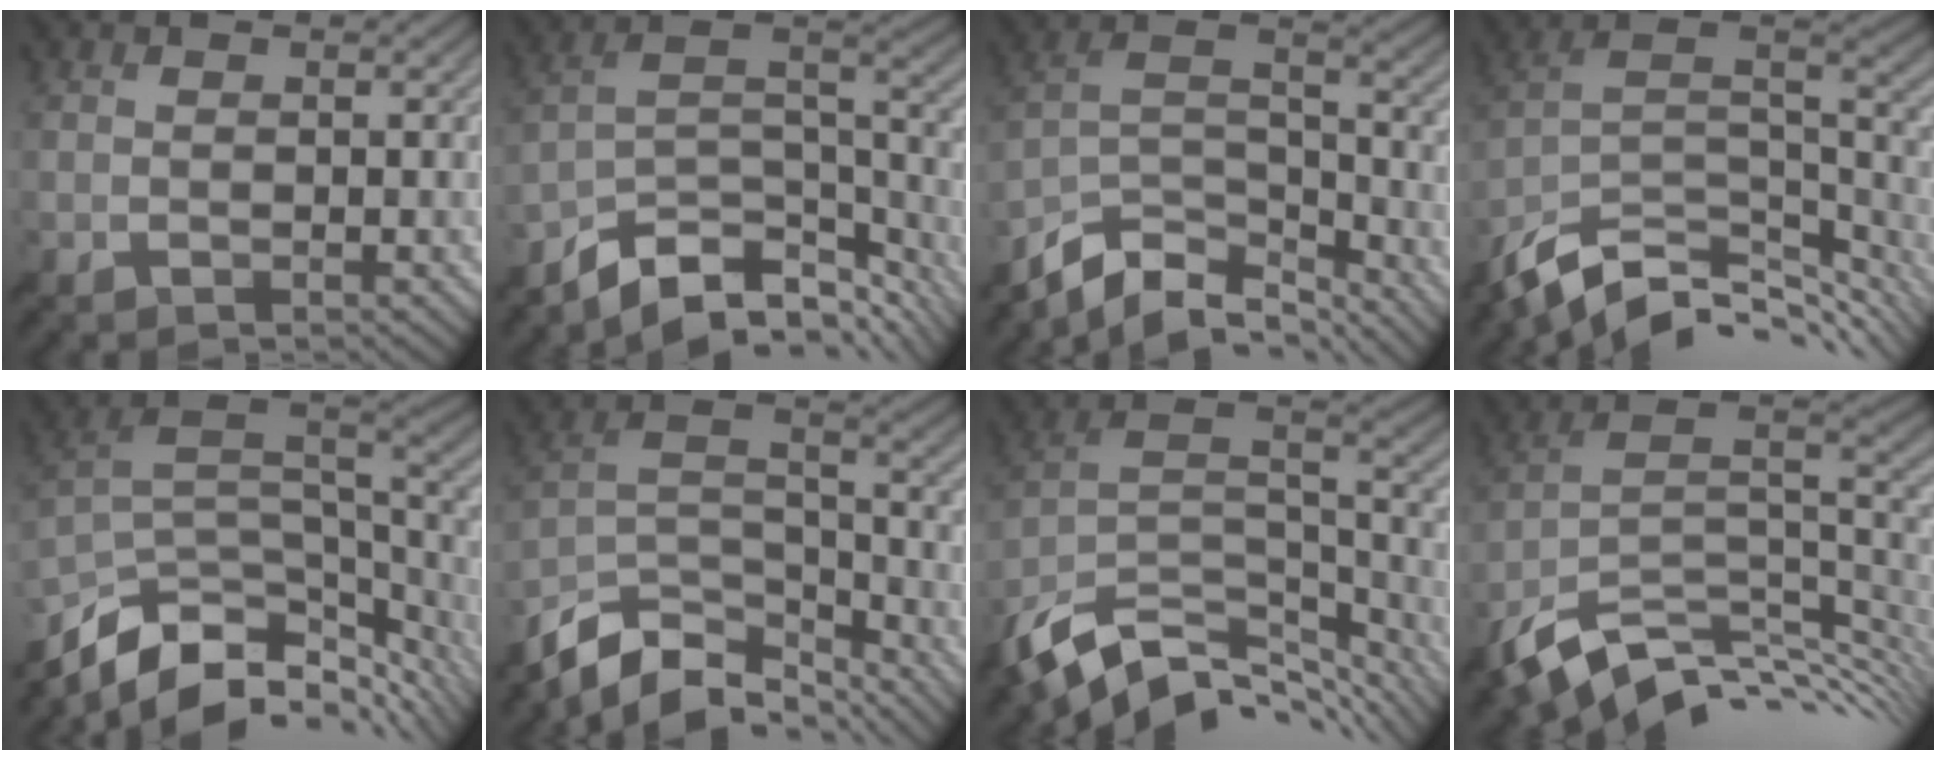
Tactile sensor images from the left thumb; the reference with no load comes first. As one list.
[{"total": 12.0, "force": [-9.2, 4.7, 6.1], "torque": [-0.116, -0.001, -0.155]}, {"total": 11.5, "force": [-8.8, 4.9, 5.7], "torque": [-0.125, -0.002, -0.164]}, {"total": 13.1, "force": [-8.4, 5.9, 8.2], "torque": [-0.200, -0.009, -0.143]}, {"total": 13.2, "force": [-7.0, 5.9, 9.4], "torque": [-0.227, -0.025, -0.107]}, {"total": 12.6, "force": [-9.9, 5.1, 5.9], "torque": [-0.132, 0.005, -0.186]}, {"total": 13.7, "force": [-9.4, 6.4, 7.7], "torque": [-0.194, -0.011, -0.156]}, {"total": 12.9, "force": [-7.0, 5.9, 9.1], "torque": [-0.201, -0.012, -0.122]}]